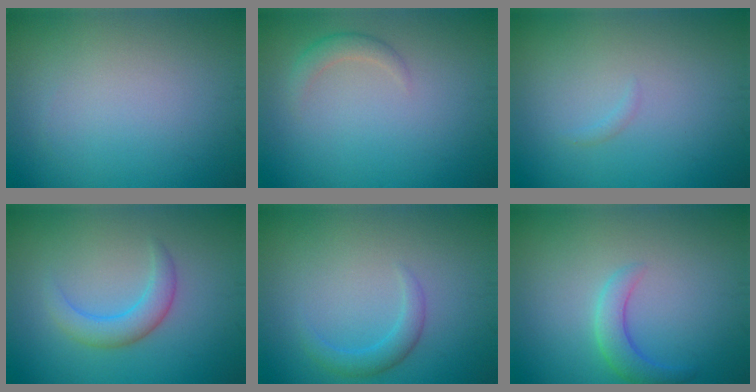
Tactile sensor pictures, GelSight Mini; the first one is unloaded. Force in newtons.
{"total": 1.5, "press": 1.5, "slide": 0.1}
{"total": 0.5, "press": 0.5, "slide": 0.1}
{"total": 2.8, "press": 2.8, "slide": 0.3}
{"total": 1.9, "press": 1.9, "slide": 0.1}
{"total": 2.6, "press": 2.6, "slide": 0.1}